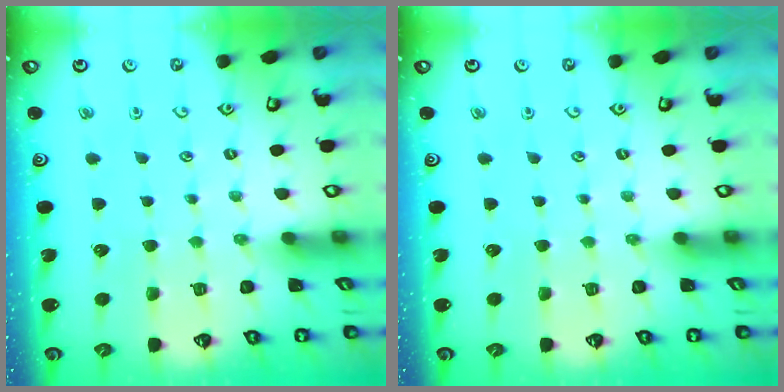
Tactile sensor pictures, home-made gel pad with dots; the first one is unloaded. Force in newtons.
{"total": 0.0}